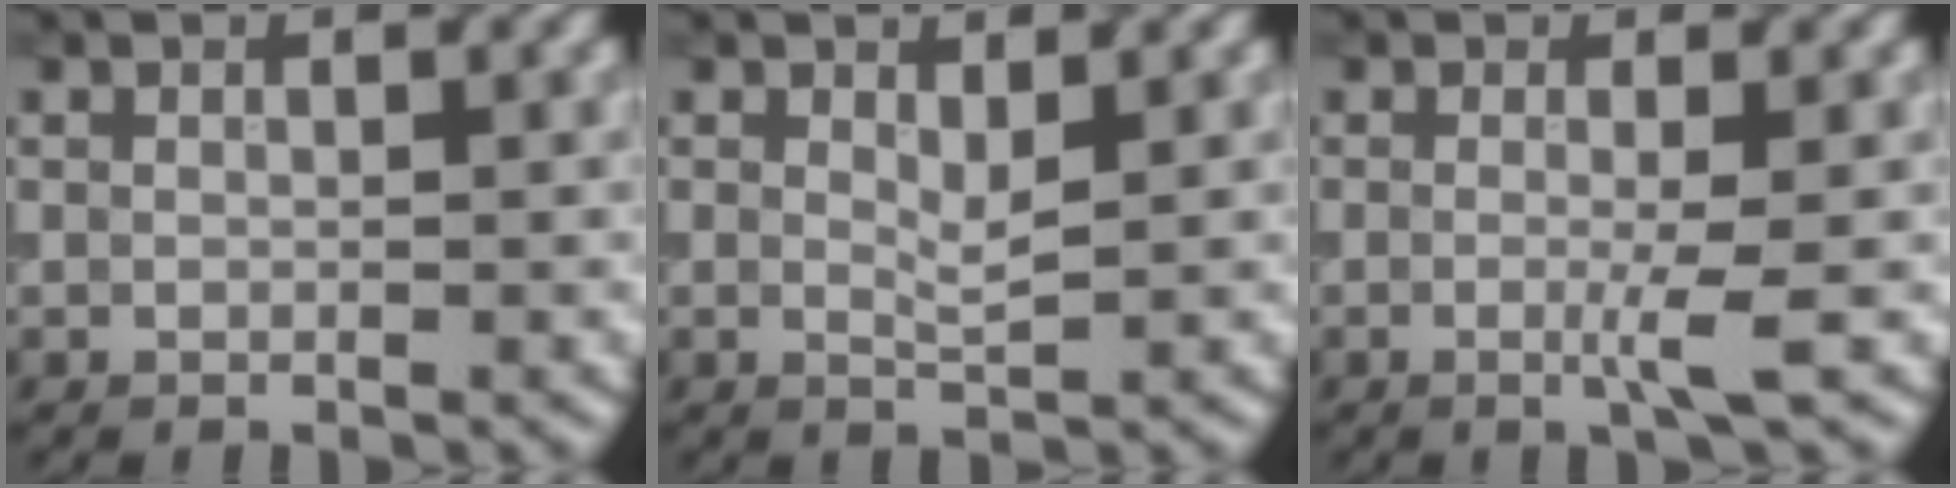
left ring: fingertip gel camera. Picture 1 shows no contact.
{"total": 1.4, "force": [0.7, 0.4, 1.2], "torque": [-0.025, -0.003, 0.012]}
{"total": 2.3, "force": [-0.3, 0.3, 2.2], "torque": [-0.041, -0.012, -0.010]}